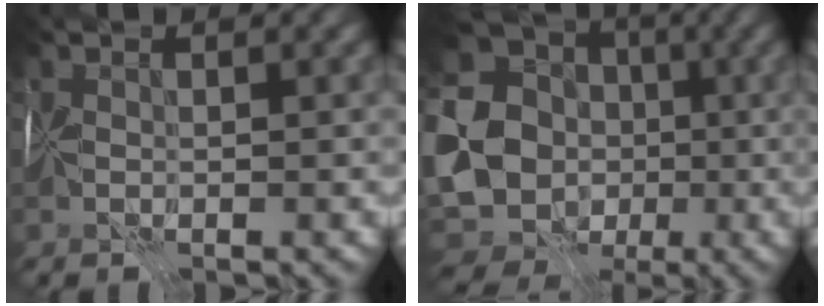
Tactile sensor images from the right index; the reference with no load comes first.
{"total": 19.7, "force": [-3.4, 18.1, 6.9], "torque": [-0.161, -0.004, -0.092]}